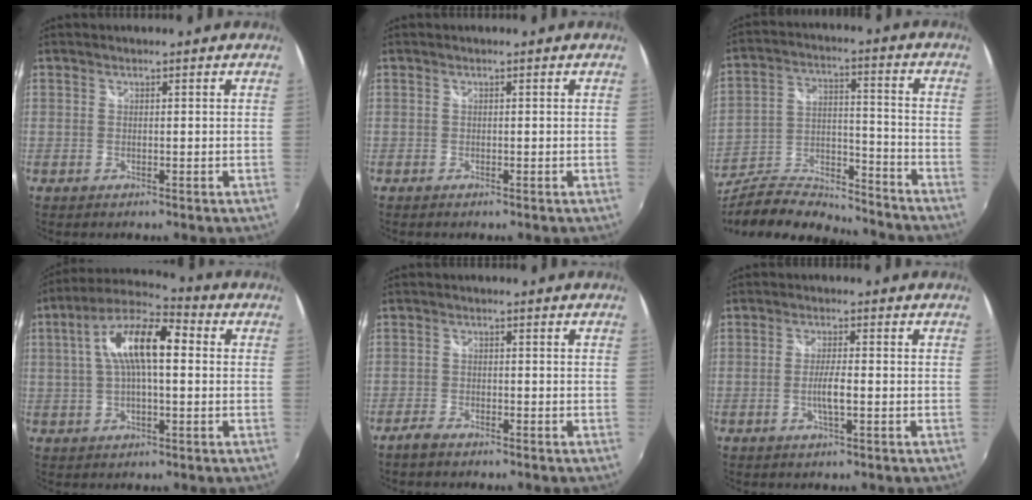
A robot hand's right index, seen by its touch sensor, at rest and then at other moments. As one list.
[{"total": 0.0}, {"total": 20.0, "force": [-17.1, 5.7, 8.7], "torque": [-0.172, 0.002, -0.277]}, {"total": 13.2, "force": [1.8, 4.9, 12.1], "torque": [-0.224, 0.026, 0.024]}, {"total": 2.9, "force": [-2.5, 0.9, 1.2], "torque": [-0.039, -0.003, -0.051]}, {"total": 3.4, "force": [-0.9, 0.4, 3.2], "torque": [-0.061, -0.004, -0.018]}]